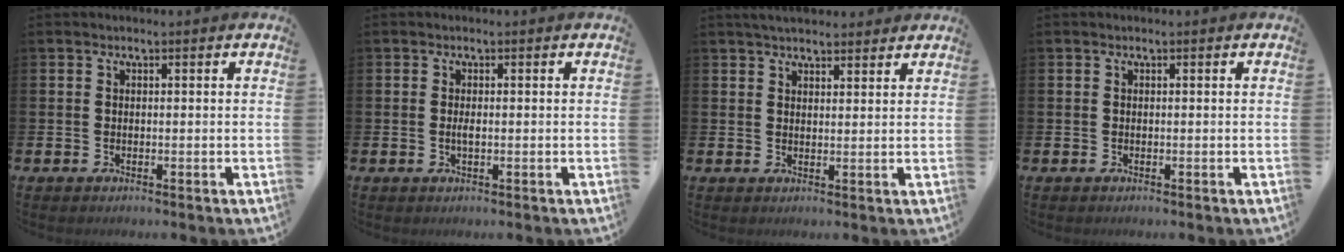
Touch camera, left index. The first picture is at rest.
{"total": 1.0, "force": [-0.1, 0.3, 1.0], "torque": [-0.018, 0.001, -0.004]}
{"total": 3.3, "force": [3.2, 0.7, 0.6], "torque": [-0.016, -0.009, 0.059]}
{"total": 0.0}